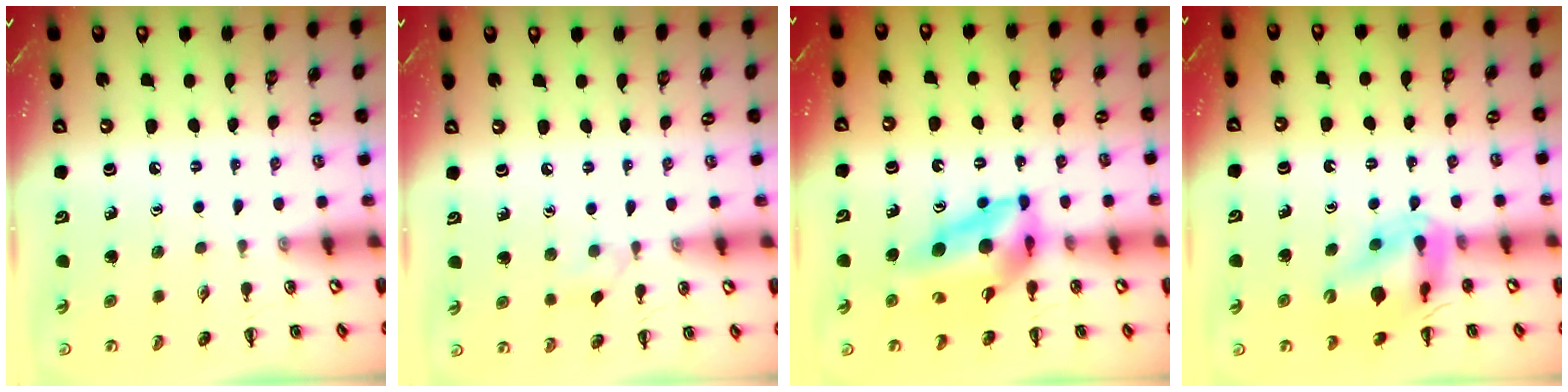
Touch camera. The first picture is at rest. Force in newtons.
{"total": 3.6, "press": 3.3, "slide": 1.5}
{"total": 11.7, "press": 11.0, "slide": 3.8}
{"total": 11.9, "press": 11.3, "slide": 3.7}